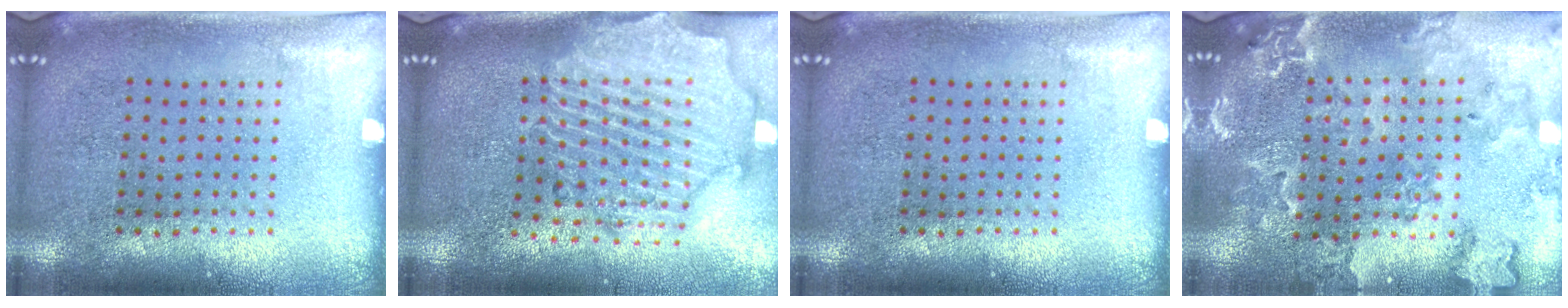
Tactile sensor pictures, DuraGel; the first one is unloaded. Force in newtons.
{"total": 3.0, "press": 2.6, "slide": 1.5}
{"total": 0.0}
{"total": 1.9, "press": 1.9, "slide": 0.2}